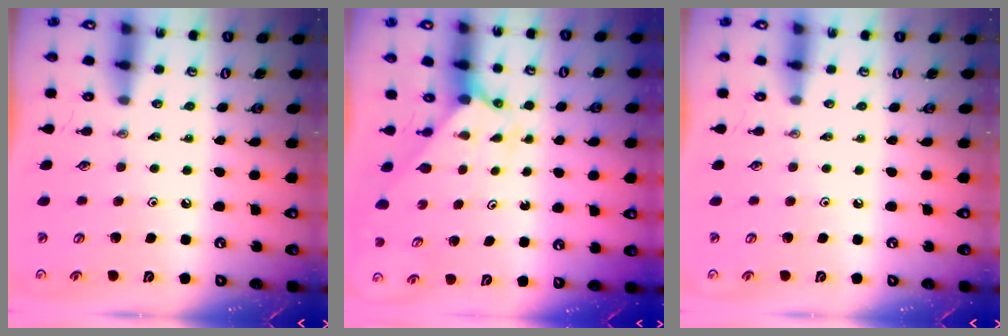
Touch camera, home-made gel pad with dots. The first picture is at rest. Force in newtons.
{"total": 2.1, "press": 2.1, "slide": 0.2}
{"total": 0.0}